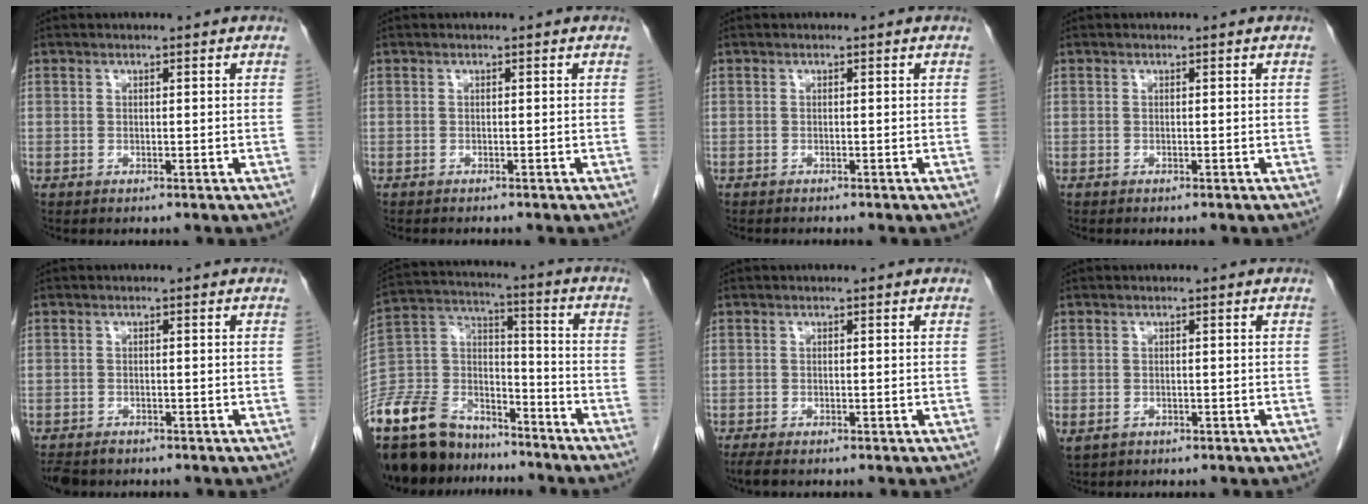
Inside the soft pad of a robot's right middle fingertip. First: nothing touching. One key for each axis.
{"total": 1.8, "fx": -1.7, "fy": 0.1, "fz": 0.7, "tx": -0.017, "ty": -0.006, "tz": -0.018}
{"total": 1.1, "fx": -1.1, "fy": -0.2, "fz": 0.4, "tx": -0.012, "ty": -0.005, "tz": -0.013}
{"total": 0.8, "fx": -0.8, "fy": 0.0, "fz": 0.4, "tx": -0.012, "ty": -0.005, "tz": -0.009}
{"total": 3.8, "fx": -3.2, "fy": 1.7, "fz": 1.2, "tx": -0.020, "ty": -0.006, "tz": -0.051}
{"total": 21.1, "fx": -17.5, "fy": 8.8, "fz": 7.8, "tx": -0.204, "ty": 0.012, "tz": -0.308}
{"total": 1.6, "fx": -1.3, "fy": 0.3, "fz": 0.9, "tx": -0.024, "ty": -0.007, "tz": -0.021}
{"total": 3.3, "fx": -1.5, "fy": 2.5, "fz": 1.5, "tx": -0.035, "ty": -0.004, "tz": -0.016}